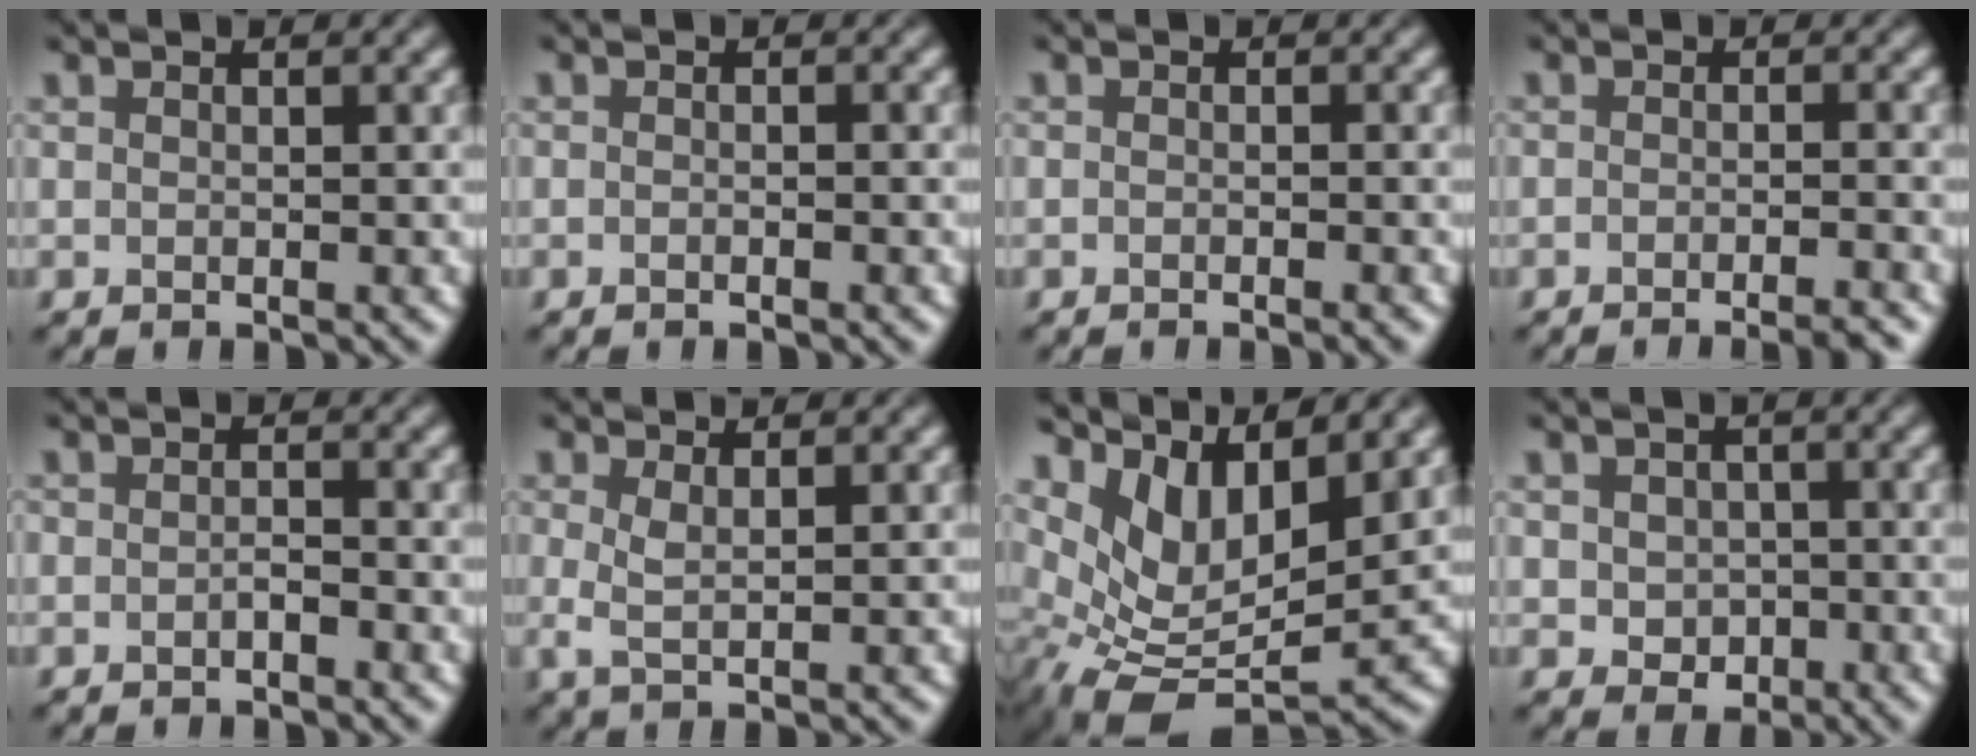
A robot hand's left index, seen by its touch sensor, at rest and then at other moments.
{"total": 0.7, "force": [-0.6, 0.0, 0.5], "torque": [-0.008, -0.004, -0.015]}
{"total": 1.0, "force": [-0.8, 0.0, 0.5], "torque": [-0.006, -0.005, -0.015]}
{"total": 3.0, "force": [-2.2, 0.5, 2.1], "torque": [-0.017, 0.002, -0.037]}
{"total": 1.0, "force": [-0.8, 0.4, 0.5], "torque": [-0.011, 0.001, -0.017]}
{"total": 1.8, "force": [0.3, 0.4, 1.7], "torque": [-0.036, -0.004, 0.006]}
{"total": 8.2, "force": [1.8, 4.0, 7.0], "torque": [-0.136, -0.016, 0.038]}
{"total": 2.7, "force": [-0.5, 2.3, 1.4], "torque": [-0.028, -0.008, -0.005]}